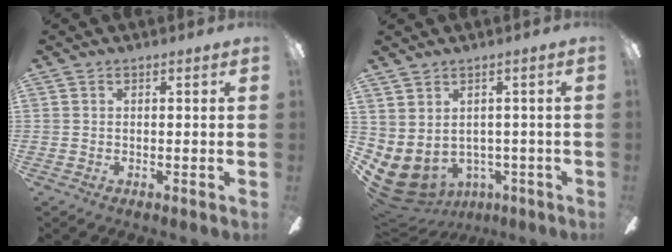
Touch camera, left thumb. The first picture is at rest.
{"total": 5.5, "force": [-1.7, 4.2, 3.0], "torque": [-0.086, -0.009, -0.025]}